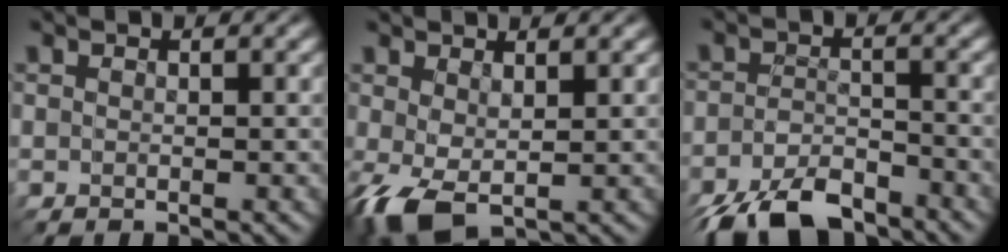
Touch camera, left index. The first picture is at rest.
{"total": 4.7, "force": [-1.9, 3.5, 2.6], "torque": [-0.038, -0.020, -0.015]}
{"total": 6.0, "force": [-5.9, 0.9, -0.3], "torque": [-0.020, -0.025, -0.089]}